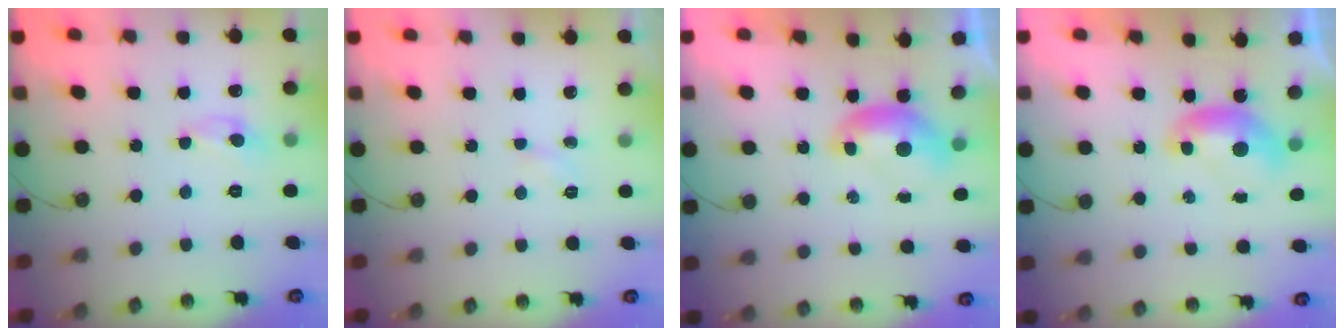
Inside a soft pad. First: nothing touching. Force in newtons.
{"total": 2.4, "press": 2.3, "slide": 0.4}
{"total": 0.0}
{"total": 0.0}